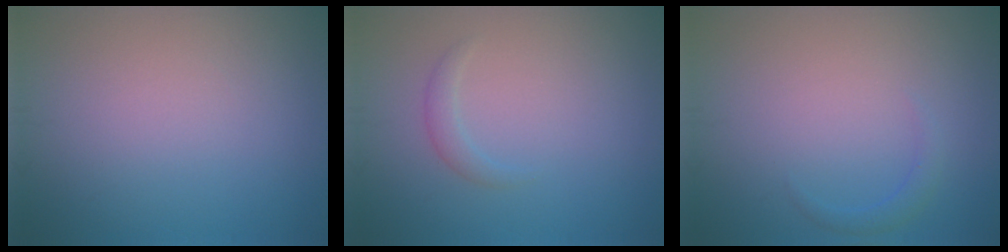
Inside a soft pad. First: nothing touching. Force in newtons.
{"total": 1.2, "press": 1.2, "slide": 0.1}
{"total": 1.1, "press": 1.1, "slide": 0.1}